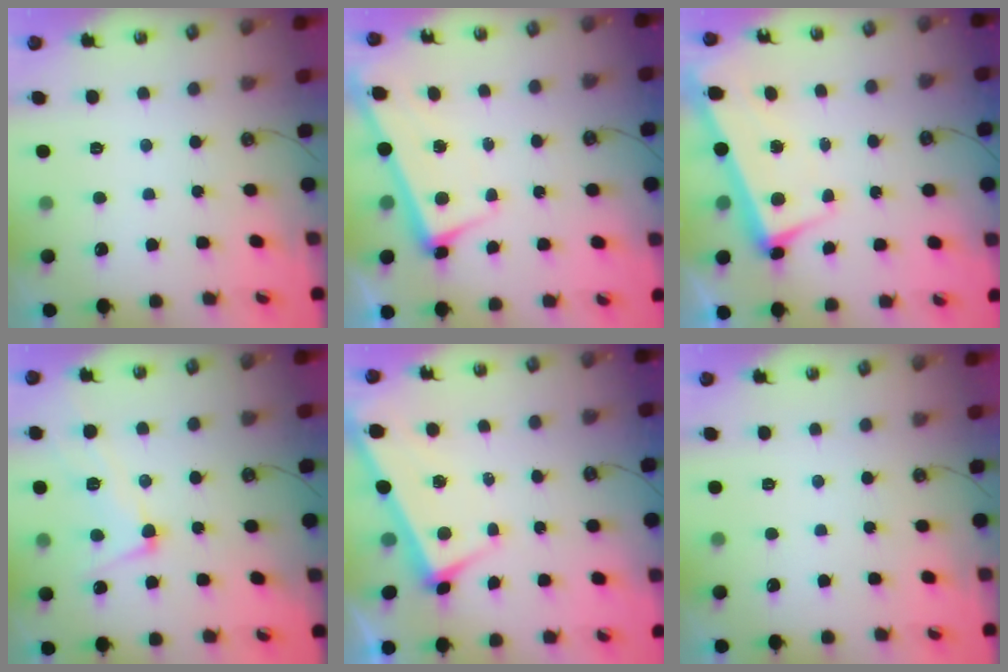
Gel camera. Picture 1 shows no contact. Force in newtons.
{"total": 2.9, "press": 2.9, "slide": 0.4}
{"total": 1.9, "press": 1.6, "slide": 0.9}
{"total": 2.5, "press": 2.2, "slide": 1.1}
{"total": 3.9, "press": 3.9, "slide": 0.1}
{"total": 0.0}